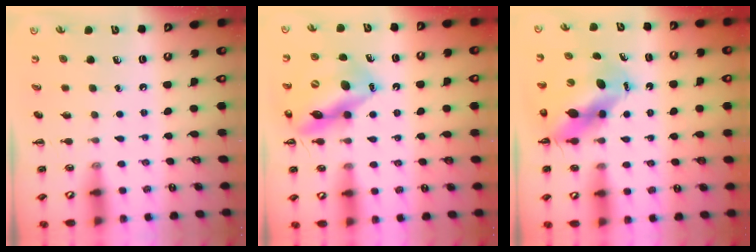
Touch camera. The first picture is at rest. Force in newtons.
{"total": 16.9, "press": 16.5, "slide": 3.6}
{"total": 11.3, "press": 10.9, "slide": 3.1}